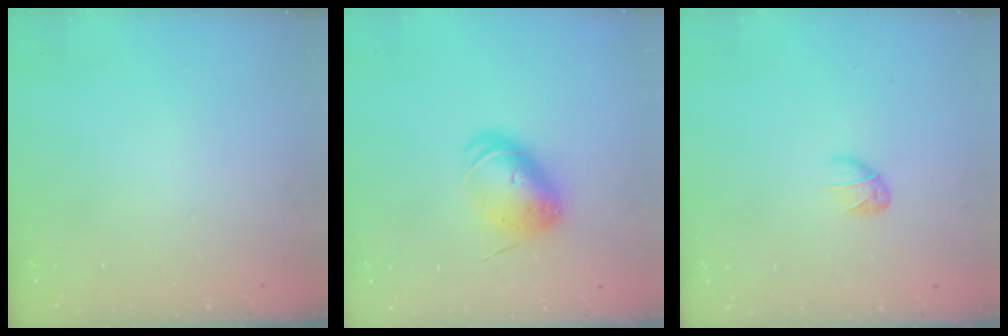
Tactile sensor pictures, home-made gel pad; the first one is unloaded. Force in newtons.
{"total": 8.7, "press": 8.6, "slide": 1.1}
{"total": 3.4, "press": 3.3, "slide": 0.8}